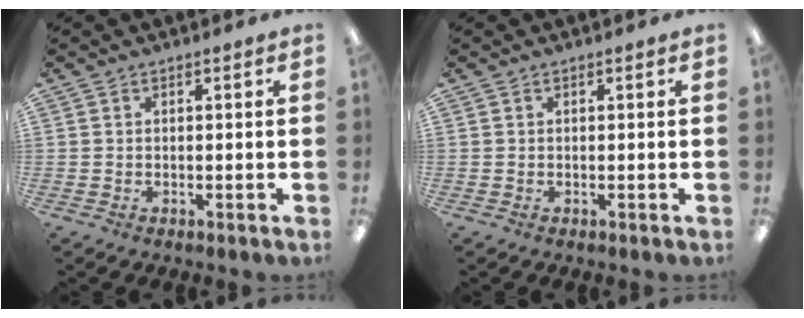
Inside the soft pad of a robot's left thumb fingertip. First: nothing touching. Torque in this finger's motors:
{"motor_torque": [0.00, 0.00, 0.00, 0.01, 0.00]}